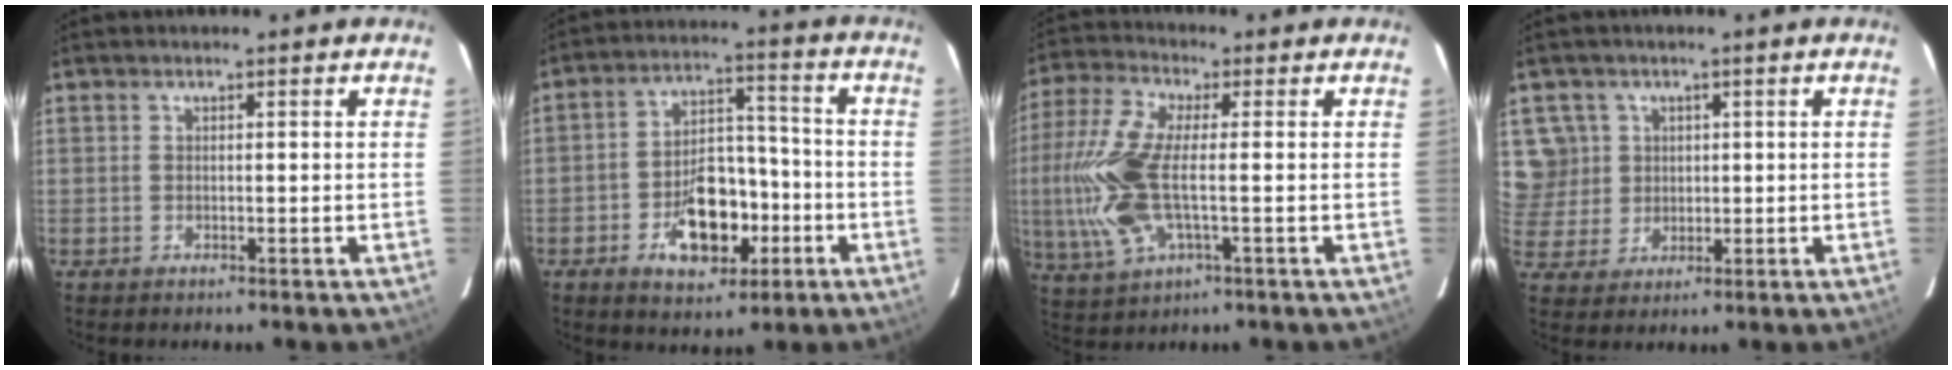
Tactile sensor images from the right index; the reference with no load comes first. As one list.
[{"total": 12.7, "force": [-5.1, 7.6, 8.8], "torque": [-0.161, 0.023, -0.065]}, {"total": 15.4, "force": [-1.5, 5.9, 14.1], "torque": [-0.314, -0.003, -0.029]}, {"total": 6.6, "force": [1.8, 6.3, 0.6], "torque": [-0.012, 0.008, 0.042]}]